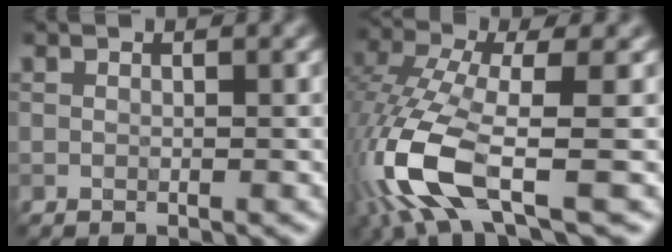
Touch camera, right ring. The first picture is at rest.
{"total": 10.5, "force": [-6.0, 2.4, 8.3], "torque": [-0.229, -0.025, -0.075]}